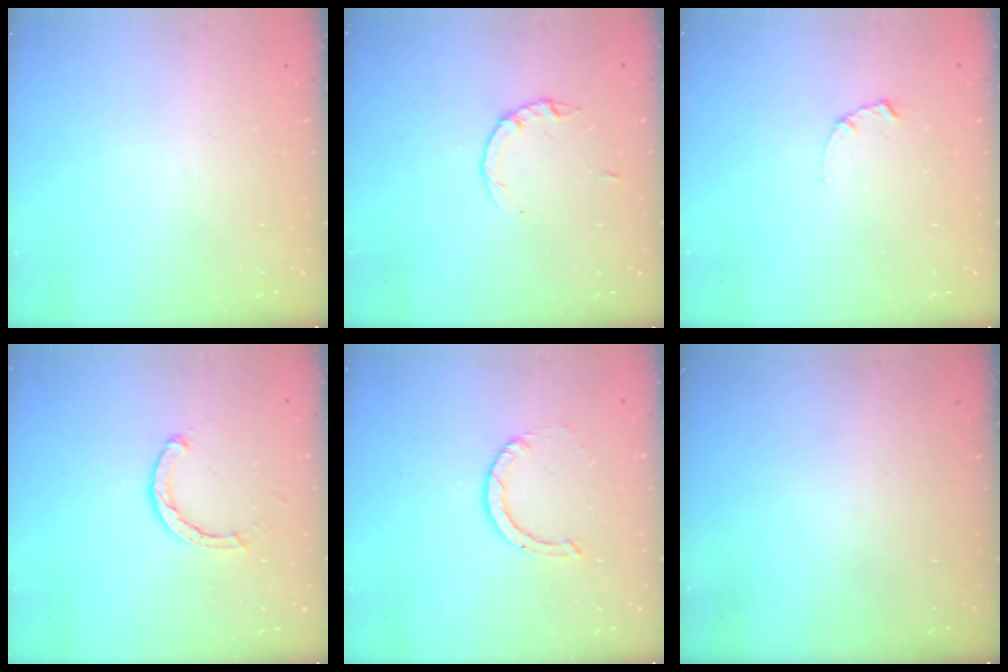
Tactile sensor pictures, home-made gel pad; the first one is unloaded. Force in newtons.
{"total": 2.8, "press": 2.8, "slide": 0.4}
{"total": 1.7, "press": 1.6, "slide": 0.3}
{"total": 2.1, "press": 2.1, "slide": 0.1}
{"total": 2.0, "press": 2.0, "slide": 0.2}
{"total": 0.0}